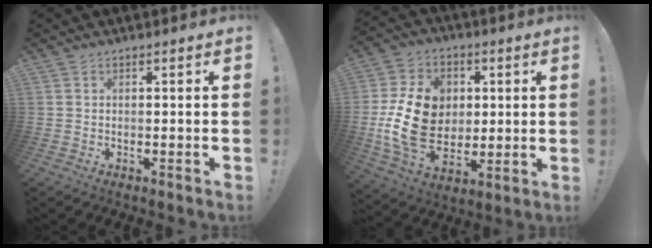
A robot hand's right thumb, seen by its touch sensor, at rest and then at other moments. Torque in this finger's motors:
{"motor_torque": [0.86, 1.37, 1.56, -1.16, 0.44]}